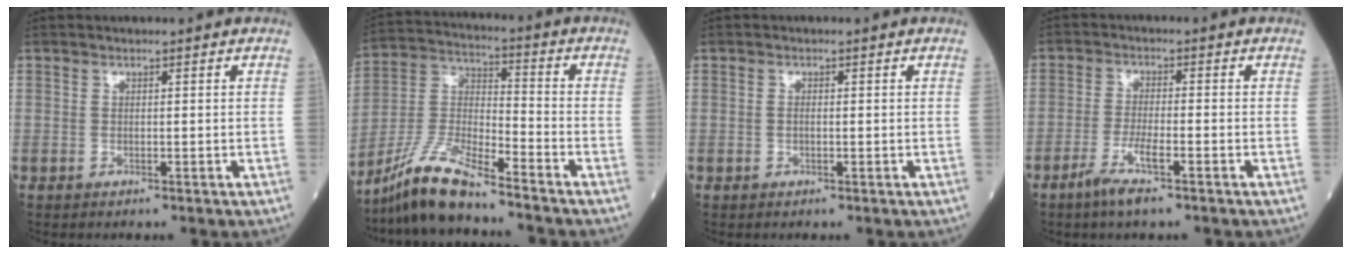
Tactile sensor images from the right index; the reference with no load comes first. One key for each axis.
{"total": 10.9, "fx": -9.1, "fy": 0.9, "fz": 5.9, "tx": -0.126, "ty": -0.007, "tz": -0.177}
{"total": 0.7, "fx": -0.1, "fy": 0.3, "fz": 0.6, "tx": -0.014, "ty": 0.001, "tz": -0.003}
{"total": 5.1, "fx": -3.0, "fy": 0.3, "fz": 4.0, "tx": -0.081, "ty": -0.006, "tz": -0.059}